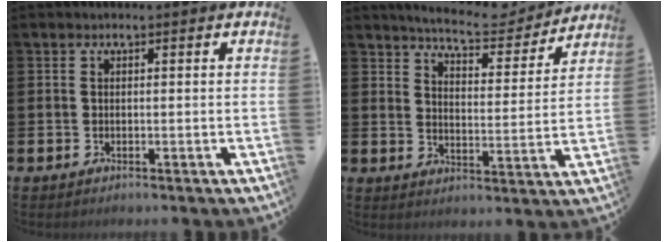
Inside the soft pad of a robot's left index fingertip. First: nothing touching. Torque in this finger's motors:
{"motor_torque": [0.97, -1.17, 0.18, 0.08]}